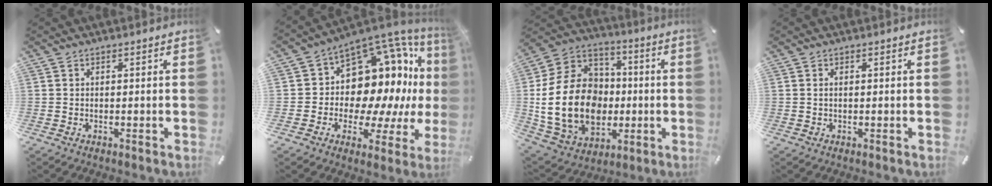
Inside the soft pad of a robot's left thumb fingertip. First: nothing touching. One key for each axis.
{"total": 17.2, "fx": 4.1, "fy": 12.4, "fz": 11.1, "tx": -0.160, "ty": -0.078, "tz": 0.085}
{"total": 24.3, "fx": -2.8, "fy": 18.8, "fz": 15.2, "tx": -0.313, "ty": 0.023, "tz": -0.030}
{"total": 0.7, "fx": 0.1, "fy": 0.3, "fz": 0.7, "tx": -0.015, "ty": 0.001, "tz": 0.001}